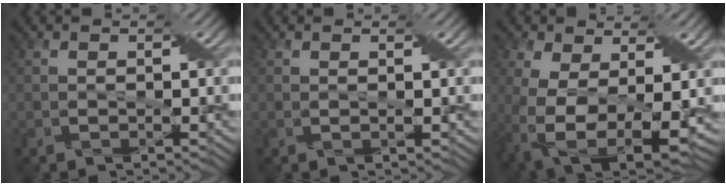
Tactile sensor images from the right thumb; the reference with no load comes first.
{"total": 0.6, "force": [0.4, -0.1, 0.5], "torque": [-0.012, 0.001, 0.006]}
{"total": 13.3, "force": [-1.7, 7.9, 10.6], "torque": [-0.229, -0.044, -0.010]}